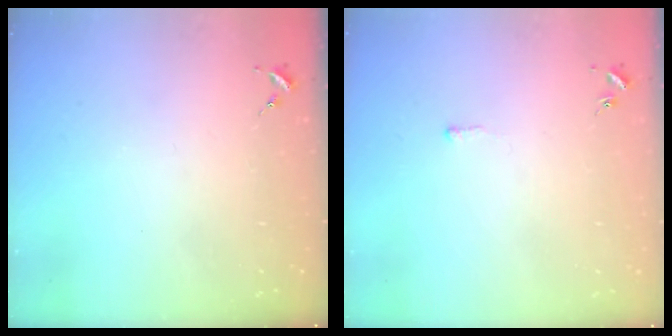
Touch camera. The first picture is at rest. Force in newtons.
{"total": 2.7, "press": 2.7, "slide": 0.5}